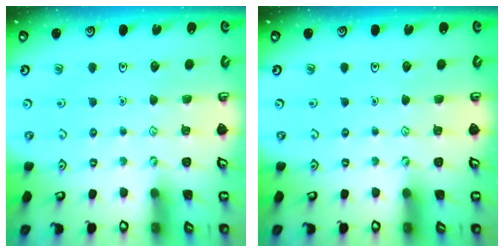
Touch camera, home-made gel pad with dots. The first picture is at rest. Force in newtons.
{"total": 0.0}